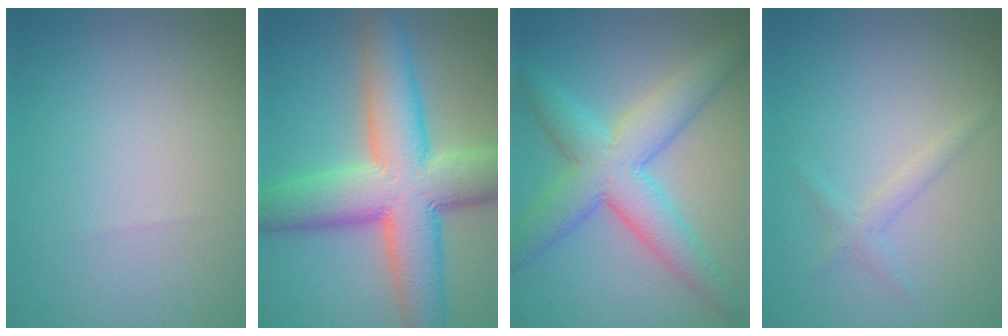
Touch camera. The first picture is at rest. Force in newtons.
{"total": 11.3, "press": 11.3, "slide": 0.6}
{"total": 6.8, "press": 6.8, "slide": 0.1}
{"total": 1.4, "press": 1.4, "slide": 0.1}